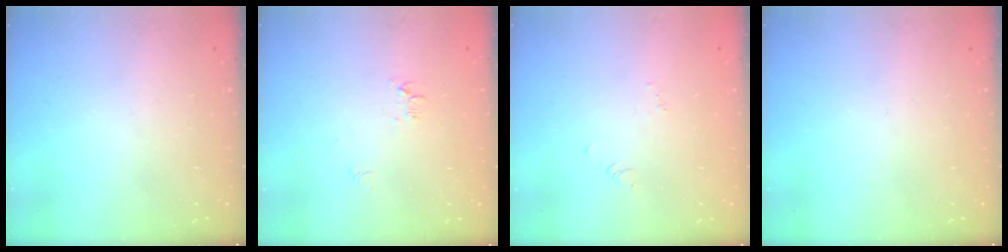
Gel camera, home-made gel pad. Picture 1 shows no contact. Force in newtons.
{"total": 6.0, "press": 5.9, "slide": 0.6}
{"total": 2.7, "press": 2.7, "slide": 0.2}
{"total": 0.0}